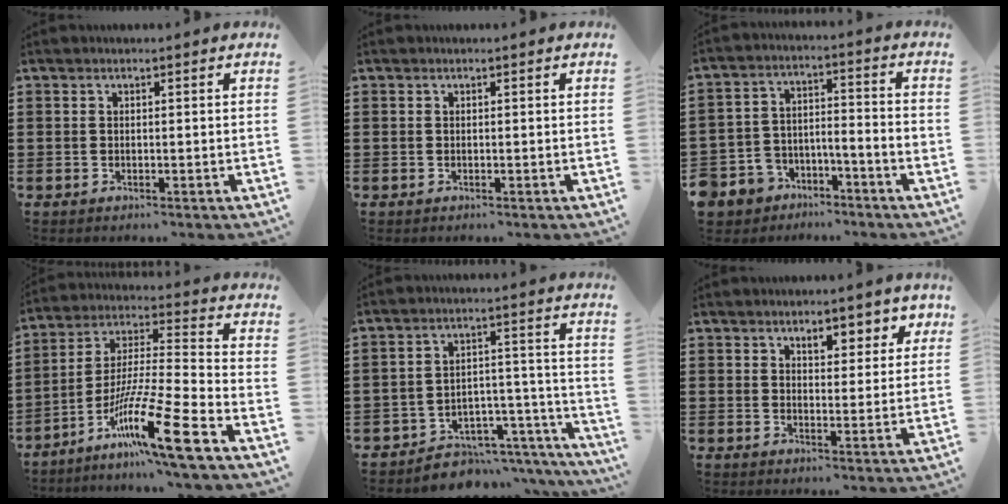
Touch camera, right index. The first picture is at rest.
{"total": 0.0}
{"total": 5.4, "force": [-5.2, 1.5, 0.2], "torque": [-0.036, -0.001, -0.114]}
{"total": 14.7, "force": [-9.3, 0.6, 11.4], "torque": [-0.218, 0.001, -0.174]}
{"total": 4.7, "force": [-3.9, 2.6, 0.8], "torque": [-0.021, 0.010, -0.077]}
{"total": 4.3, "force": [3.0, 2.2, 2.2], "torque": [-0.031, -0.002, 0.047]}